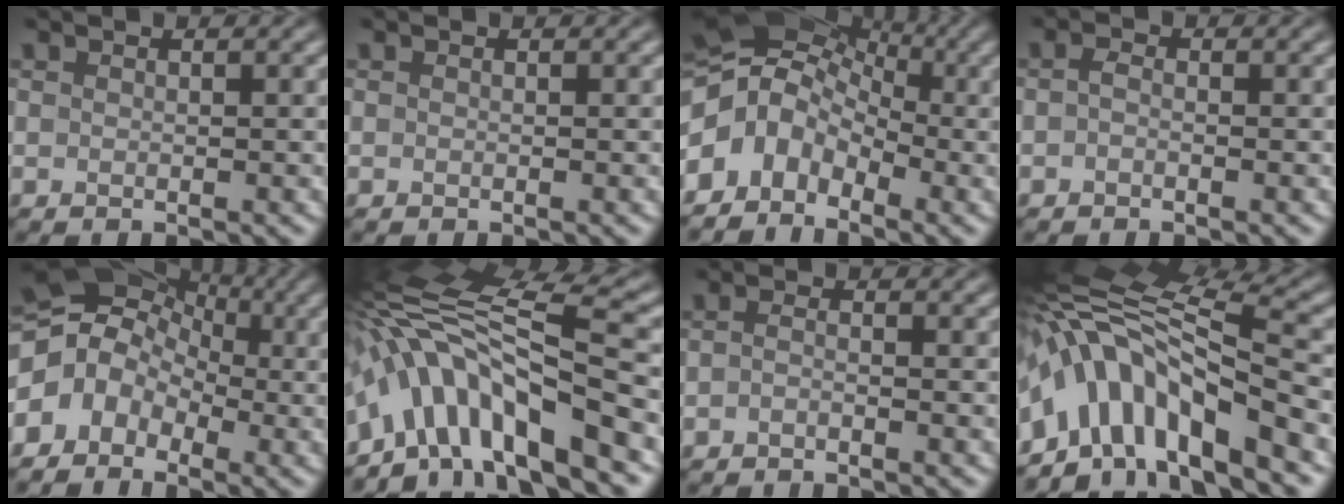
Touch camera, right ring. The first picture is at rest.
{"total": 0.0}
{"total": 7.1, "force": [-2.5, 5.3, 4.1], "torque": [-0.058, 0.015, -0.072]}
{"total": 1.0, "force": [-0.4, 0.5, 0.7], "torque": [-0.017, 0.000, -0.012]}
{"total": 6.5, "force": [-1.9, 5.3, 3.4], "torque": [-0.057, 0.014, -0.062]}
{"total": 12.3, "force": [-4.4, 3.8, 10.9], "torque": [-0.184, 0.031, -0.077]}
{"total": 1.1, "force": [-0.8, 0.3, 0.7], "torque": [-0.016, -0.003, -0.019]}
{"total": 11.6, "force": [-4.9, 4.5, 9.5], "torque": [-0.159, 0.025, -0.093]}